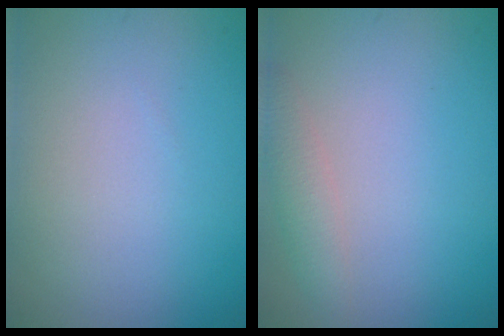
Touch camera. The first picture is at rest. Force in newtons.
{"total": 1.9, "press": 1.9, "slide": 0.1}